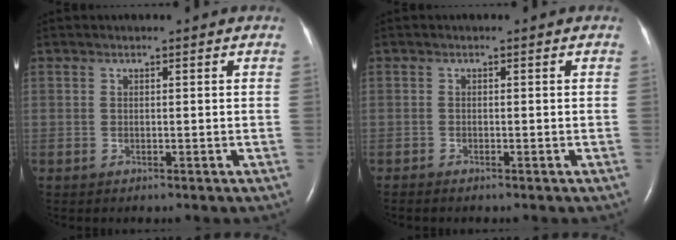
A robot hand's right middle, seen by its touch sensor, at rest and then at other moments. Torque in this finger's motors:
{"motor_torque": [0.03, -0.16, -0.01, -0.01]}